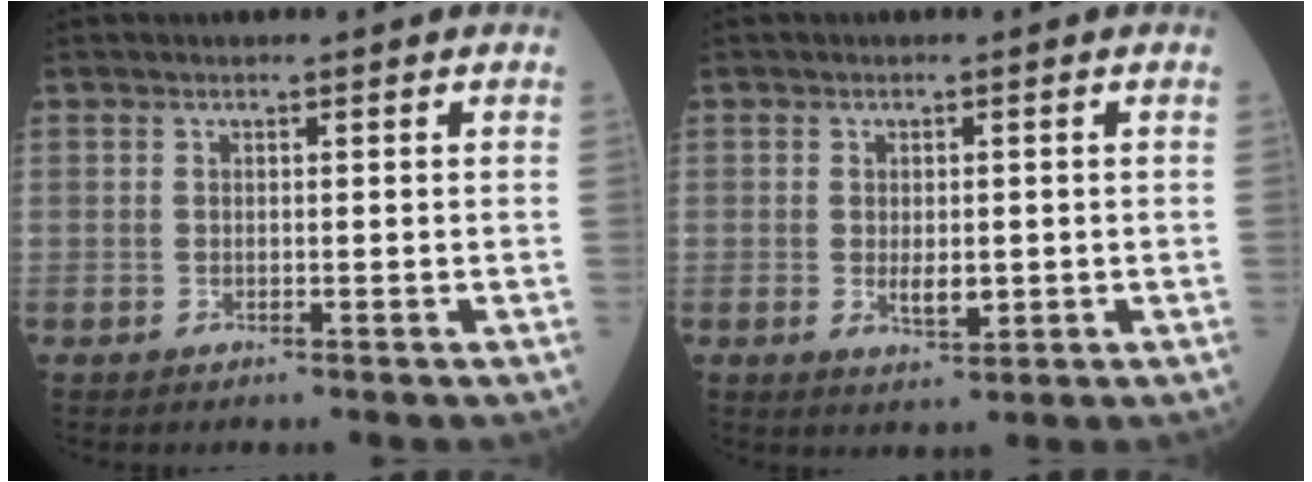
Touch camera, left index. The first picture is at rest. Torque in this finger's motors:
{"motor_torque": [0.12, 0.07, 0.09, 0.02]}